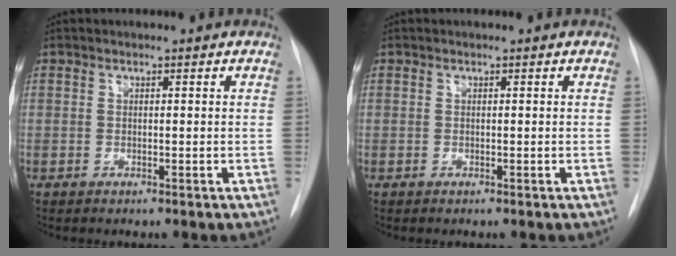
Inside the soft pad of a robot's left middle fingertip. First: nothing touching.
{"total": 0.0}